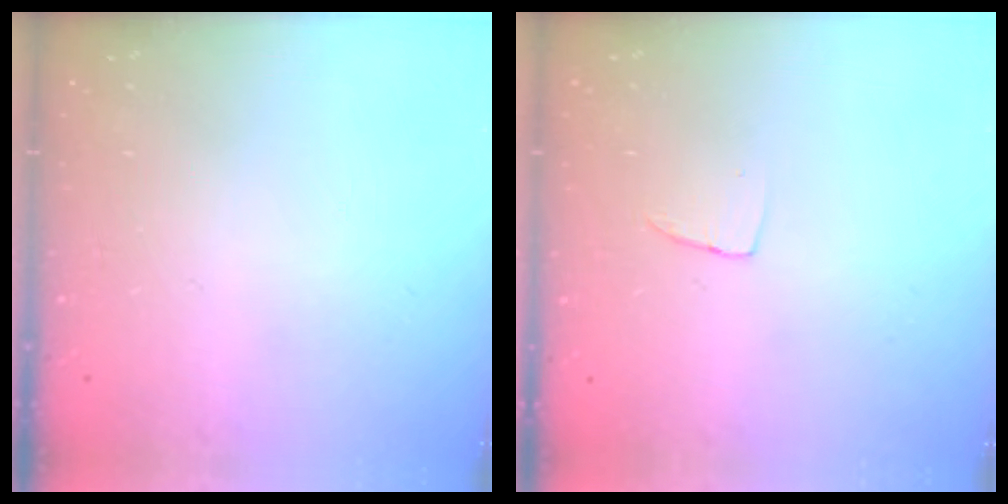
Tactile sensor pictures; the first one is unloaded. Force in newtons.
{"total": 2.9, "press": 2.9, "slide": 0.1}